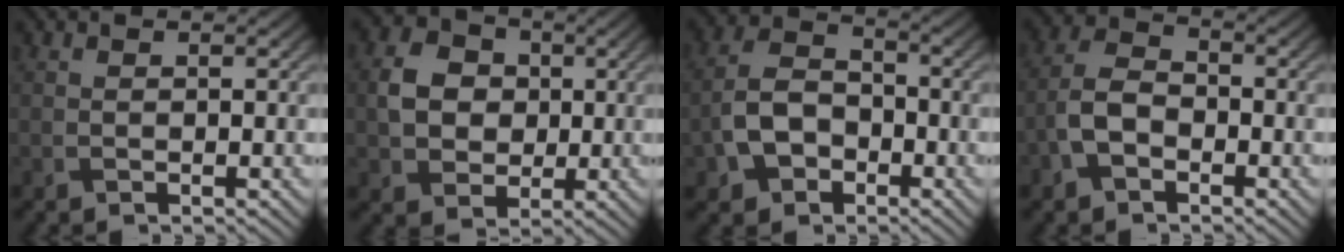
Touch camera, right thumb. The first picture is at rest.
{"total": 6.2, "force": [0.5, 5.3, 3.1], "torque": [-0.071, 0.007, -0.002]}
{"total": 6.9, "force": [-2.7, 4.8, 4.2], "torque": [-0.094, 0.000, -0.058]}
{"total": 5.0, "force": [-2.1, 3.1, 3.3], "torque": [-0.070, 0.005, -0.052]}